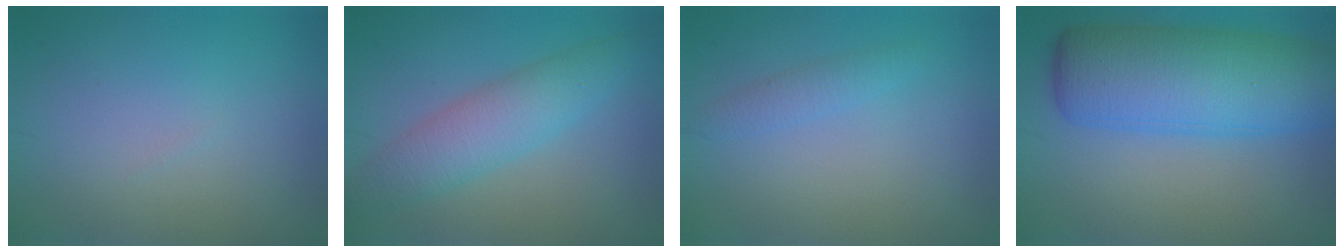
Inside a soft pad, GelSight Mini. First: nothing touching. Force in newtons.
{"total": 4.5, "press": 4.5, "slide": 0.1}
{"total": 1.3, "press": 1.3, "slide": 0.1}
{"total": 10.5, "press": 10.5, "slide": 0.3}